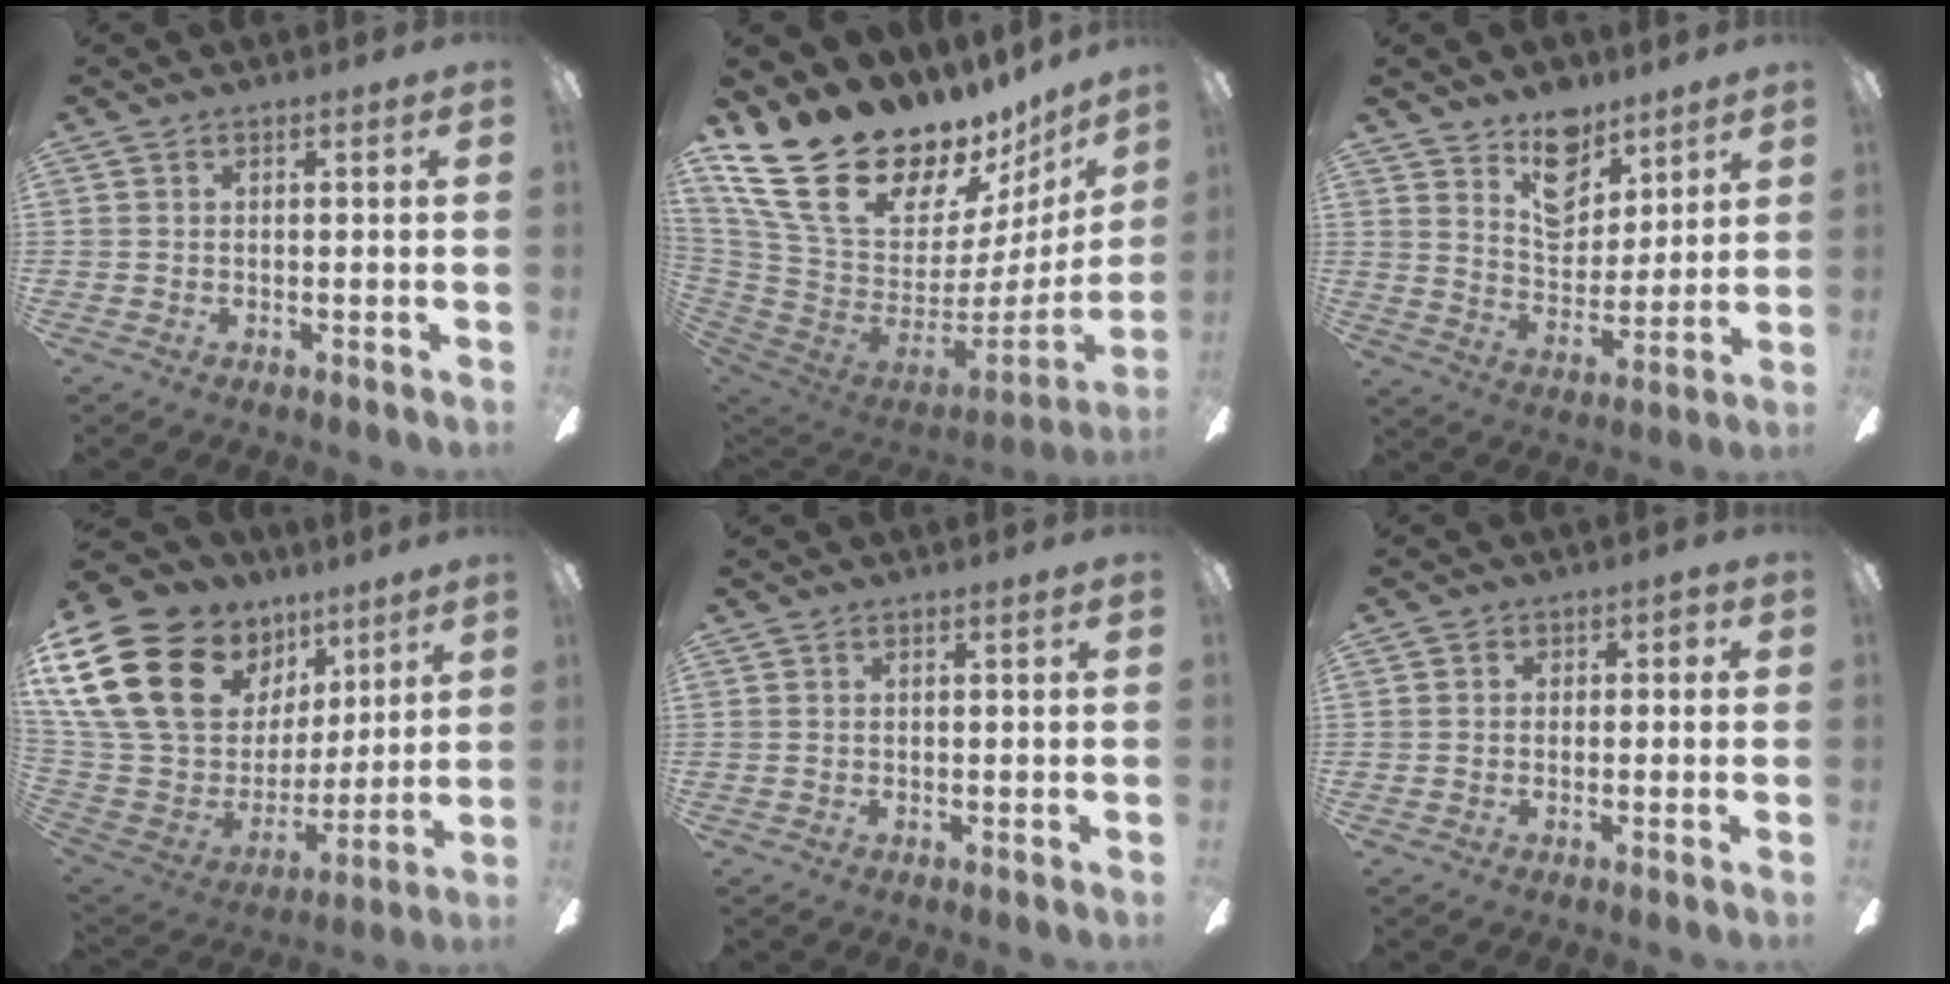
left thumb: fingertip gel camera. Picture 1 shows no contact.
{"total": 26.1, "force": [18.5, 12.7, 13.3], "torque": [-0.232, -0.141, 0.369]}
{"total": 12.8, "force": [9.4, 7.3, 4.7], "torque": [-0.063, -0.059, 0.175]}
{"total": 25.6, "force": [12.1, 17.7, 13.9], "torque": [-0.299, -0.052, 0.249]}
{"total": 0.0}
{"total": 2.4, "force": [-0.9, 1.9, 1.1], "torque": [-0.018, 0.013, -0.019]}